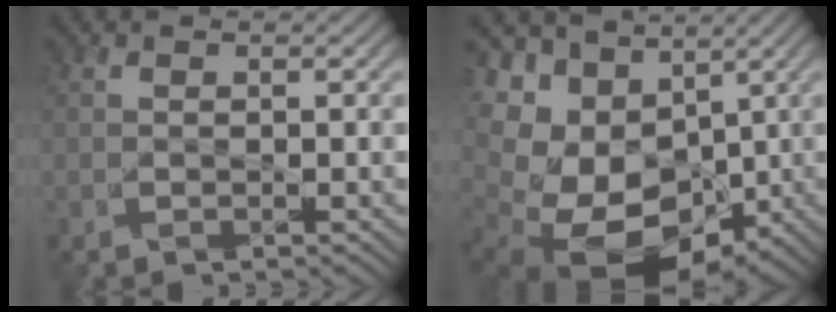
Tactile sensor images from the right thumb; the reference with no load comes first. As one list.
[{"total": 18.2, "force": [-1.2, 14.3, 11.3], "torque": [-0.254, -0.046, 0.001]}]